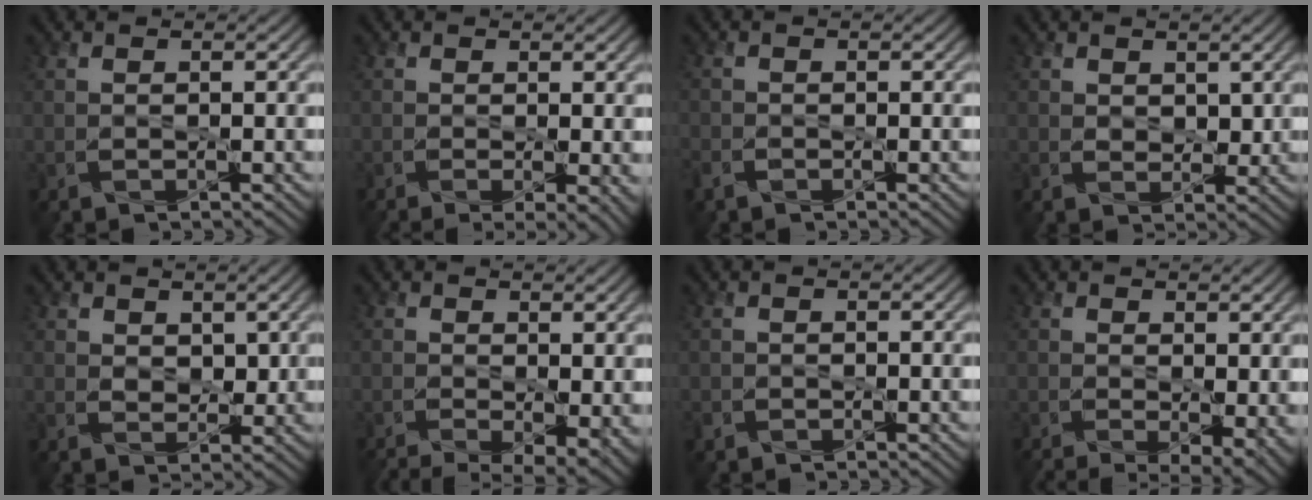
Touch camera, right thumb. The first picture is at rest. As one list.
[{"total": 4.0, "force": [-1.0, 1.1, 3.7], "torque": [-0.059, -0.013, -0.012]}, {"total": 1.7, "force": [-1.3, 0.9, 0.7], "torque": [-0.023, -0.005, -0.033]}, {"total": 2.1, "force": [1.2, 1.5, 1.0], "torque": [-0.024, -0.007, 0.021]}, {"total": 2.2, "force": [1.2, 1.5, 1.1], "torque": [-0.027, -0.007, 0.021]}, {"total": 6.2, "force": [-2.7, 2.2, 5.1], "torque": [-0.095, -0.025, -0.039]}, {"total": 0.9, "force": [-0.6, 0.6, 0.1], "torque": [-0.003, -0.003, -0.015]}, {"total": 6.1, "force": [-1.6, 2.3, 5.4], "torque": [-0.095, -0.020, -0.018]}]